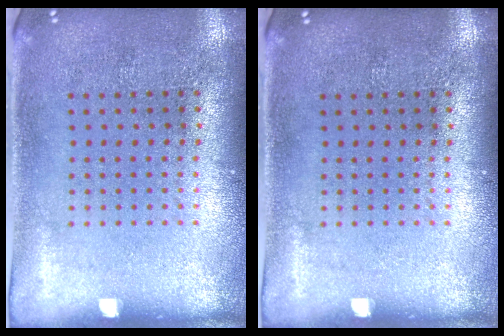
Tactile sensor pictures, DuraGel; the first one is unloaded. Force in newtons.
{"total": 0.0}